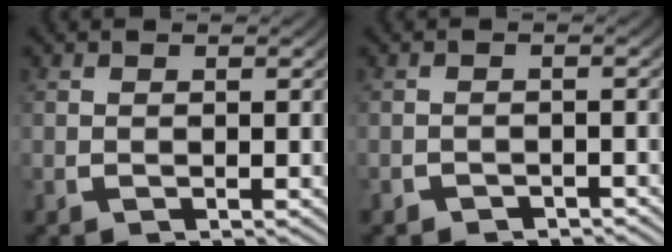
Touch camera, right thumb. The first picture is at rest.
{"total": 2.3, "force": [-2.2, 0.5, -0.2], "torque": [0.004, -0.002, -0.033]}